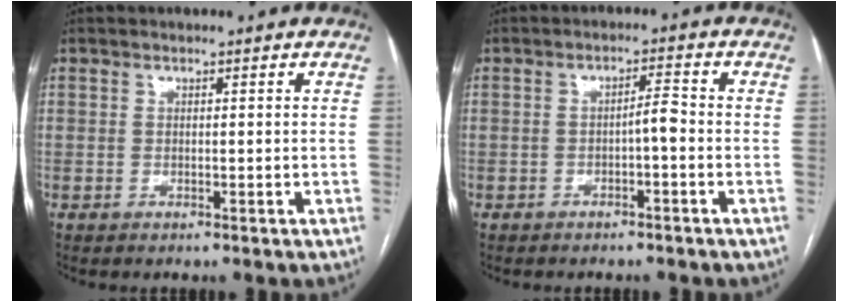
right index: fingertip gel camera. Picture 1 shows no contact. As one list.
[{"total": 2.5, "force": [-0.8, 0.4, 2.3], "torque": [-0.034, 0.004, -0.014]}]